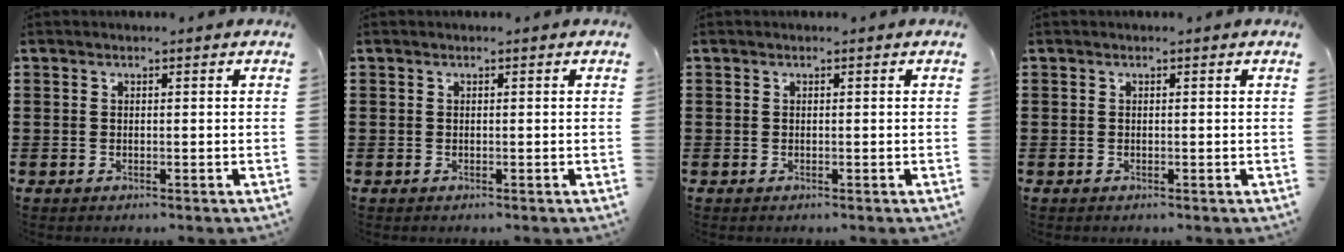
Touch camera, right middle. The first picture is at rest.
{"total": 0.0}
{"total": 0.0}
{"total": 0.0}